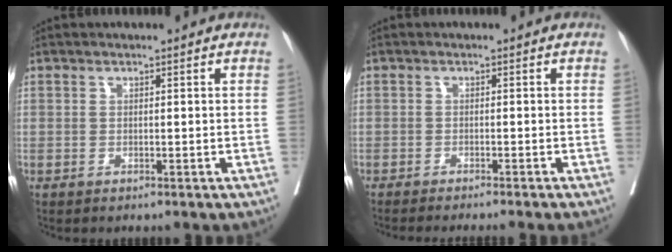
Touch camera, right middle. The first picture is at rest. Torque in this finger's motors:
{"motor_torque": [0.38, -0.44, 0.12, 0.05]}